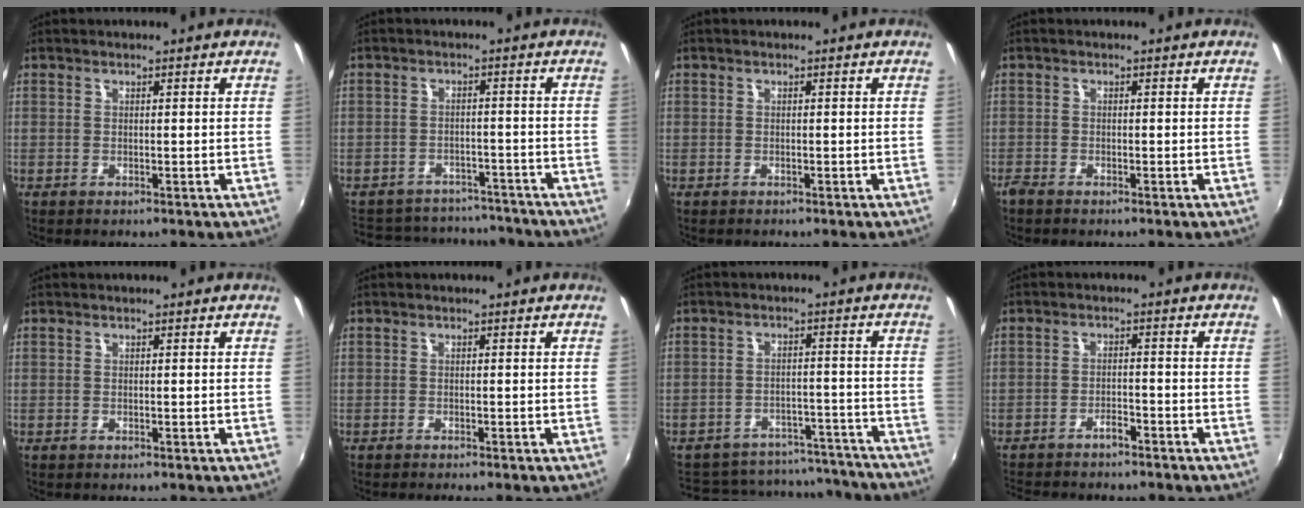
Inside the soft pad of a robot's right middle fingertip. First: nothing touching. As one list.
[{"total": 13.3, "force": [-11.2, 6.3, 3.5], "torque": [-0.089, 0.040, -0.141]}, {"total": 0.0}, {"total": 1.2, "force": [-1.1, 0.1, 0.5], "torque": [-0.011, -0.006, -0.024]}, {"total": 0.0}, {"total": 1.1, "force": [-1.1, -0.1, 0.4], "torque": [-0.006, -0.009, -0.018]}, {"total": 18.2, "force": [-15.6, 7.9, 5.2], "torque": [-0.113, 0.048, -0.175]}, {"total": 6.5, "force": [-5.9, 1.4, 2.4], "torque": [-0.063, -0.002, -0.091]}]